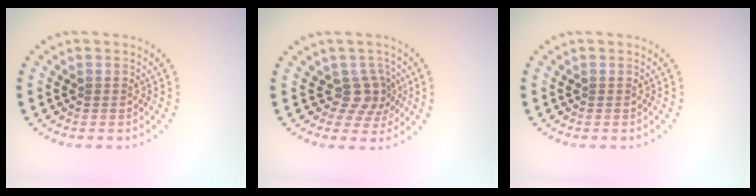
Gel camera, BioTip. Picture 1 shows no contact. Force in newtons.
{"total": 2.8, "press": 2.2, "slide": 1.8}
{"total": 0.0}